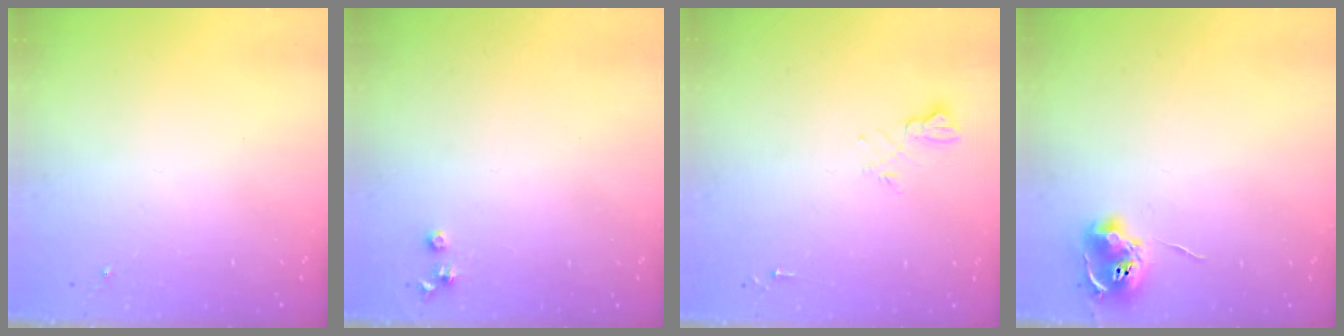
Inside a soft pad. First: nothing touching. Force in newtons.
{"total": 3.6, "press": 3.5, "slide": 0.5}
{"total": 7.1, "press": 7.1, "slide": 0.8}
{"total": 8.7, "press": 8.7, "slide": 0.4}